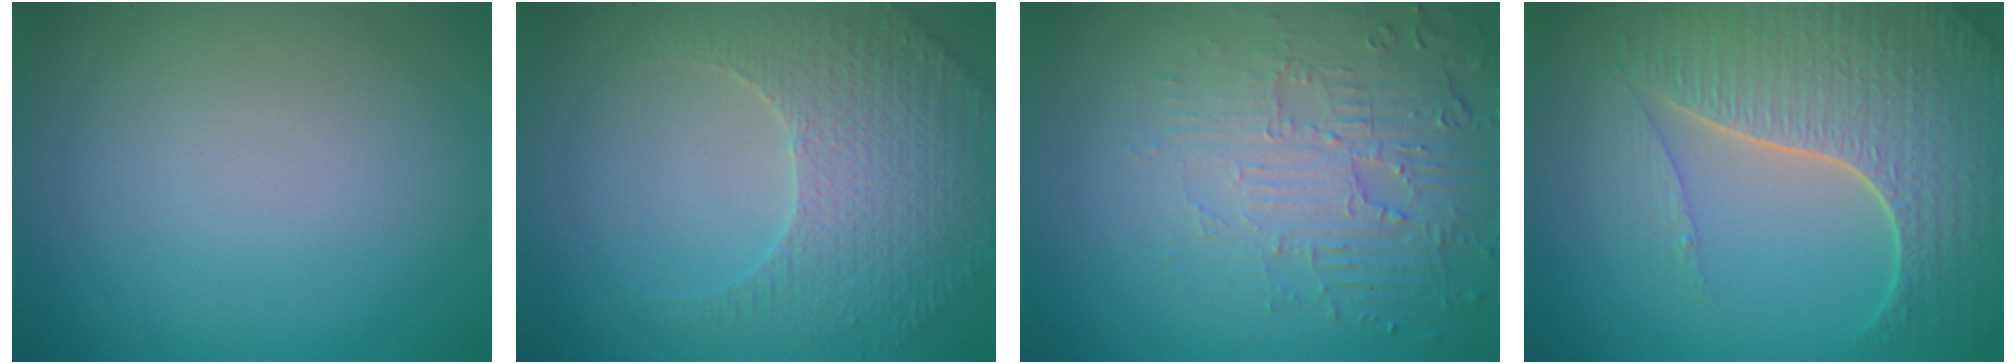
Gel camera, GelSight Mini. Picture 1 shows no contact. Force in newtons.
{"total": 3.9, "press": 3.6, "slide": 1.4}
{"total": 4.5, "press": 3.3, "slide": 3.1}
{"total": 7.6, "press": 5.5, "slide": 5.2}